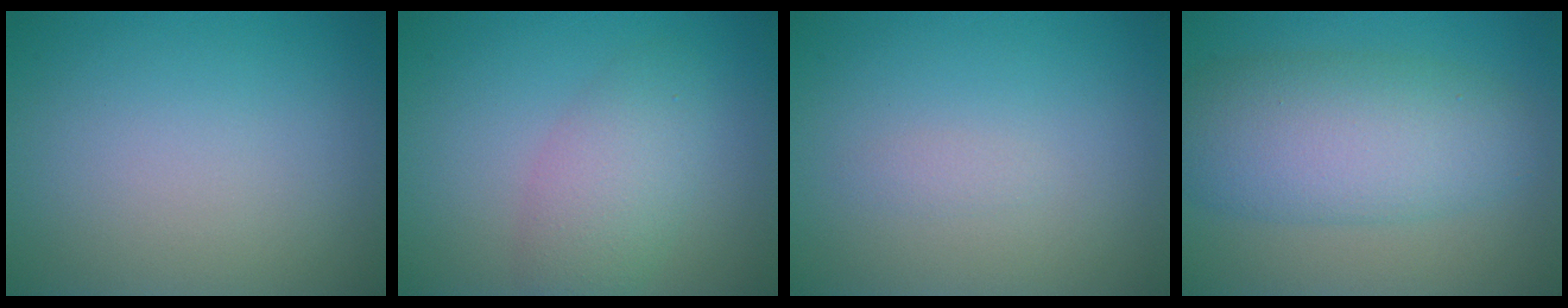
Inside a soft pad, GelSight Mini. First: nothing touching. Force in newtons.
{"total": 3.8, "press": 3.8, "slide": 0.0}
{"total": 0.6, "press": 0.6, "slide": 0.0}
{"total": 7.6, "press": 7.6, "slide": 0.1}